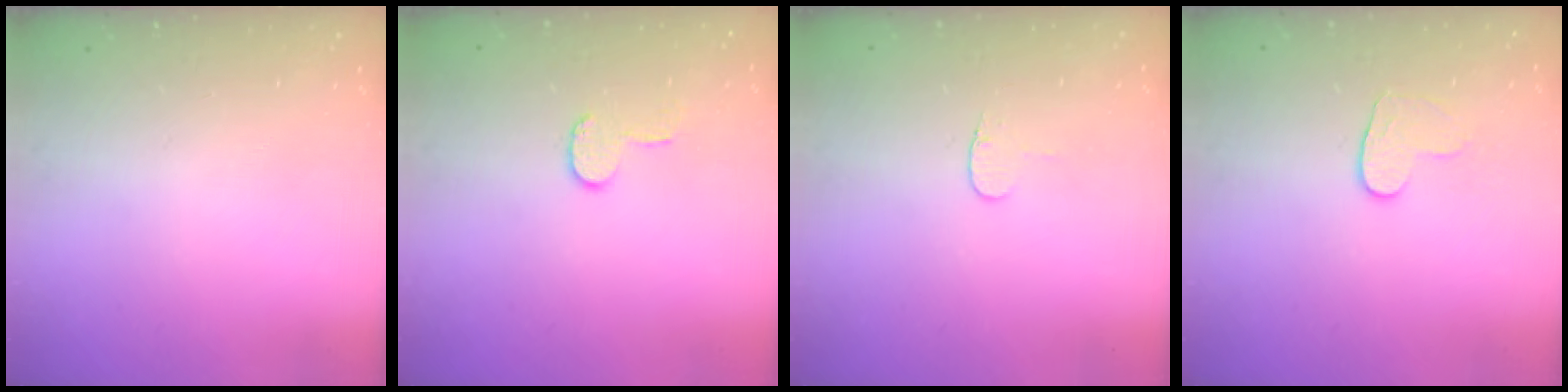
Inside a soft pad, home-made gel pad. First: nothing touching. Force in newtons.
{"total": 5.9, "press": 5.9, "slide": 0.4}
{"total": 3.4, "press": 3.3, "slide": 0.4}
{"total": 5.6, "press": 5.5, "slide": 0.5}